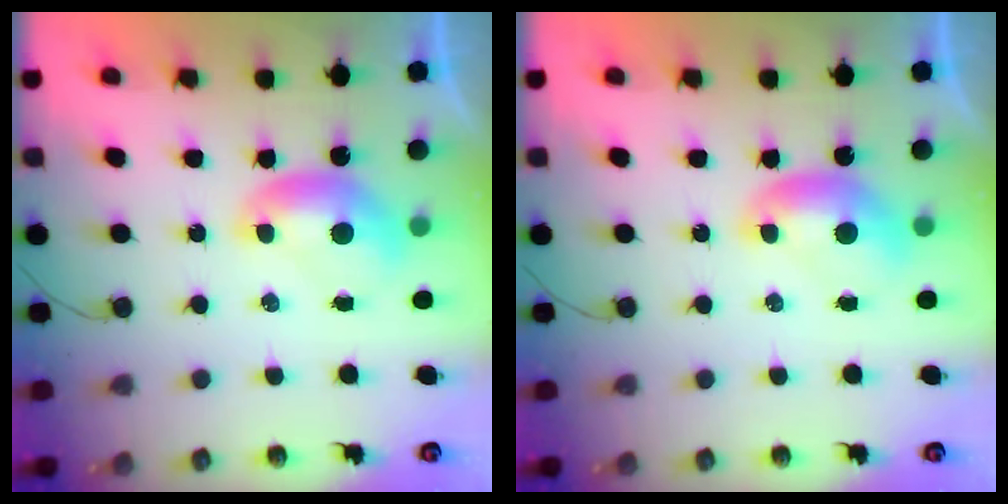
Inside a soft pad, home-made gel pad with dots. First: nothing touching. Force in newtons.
{"total": 0.0}